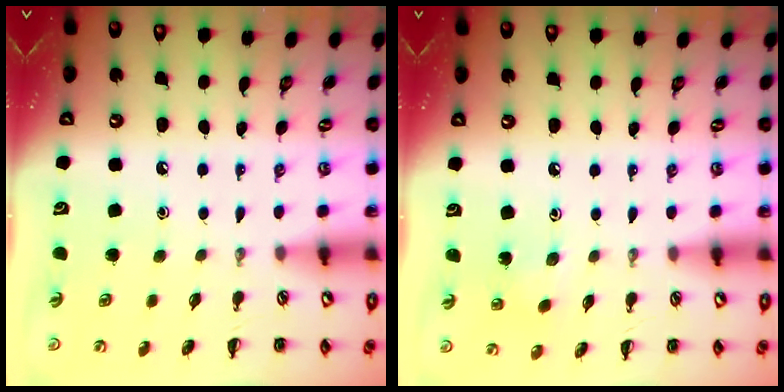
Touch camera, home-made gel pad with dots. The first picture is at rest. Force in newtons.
{"total": 2.9, "press": 2.7, "slide": 0.9}